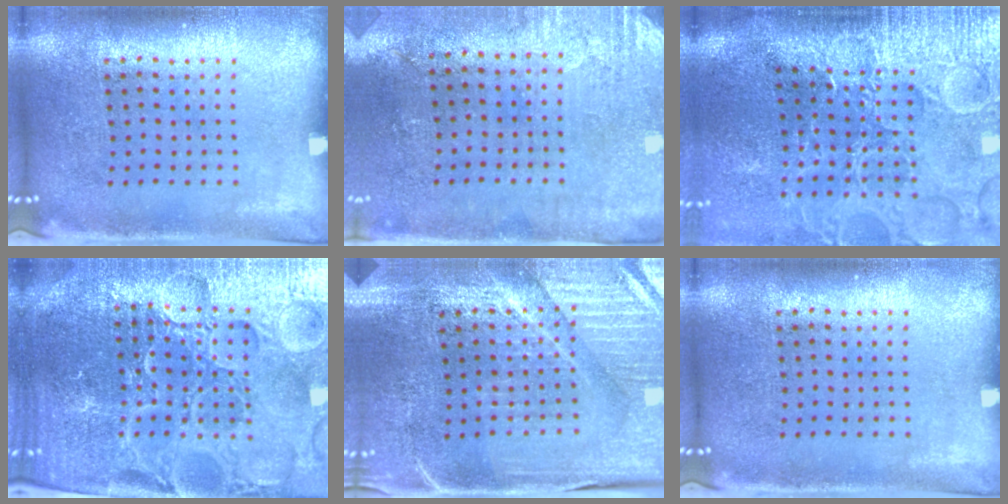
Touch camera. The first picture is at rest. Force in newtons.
{"total": 2.8, "press": 2.4, "slide": 1.5}
{"total": 4.5, "press": 3.9, "slide": 2.2}
{"total": 5.7, "press": 5.2, "slide": 2.4}
{"total": 4.0, "press": 3.9, "slide": 0.9}
{"total": 0.0}